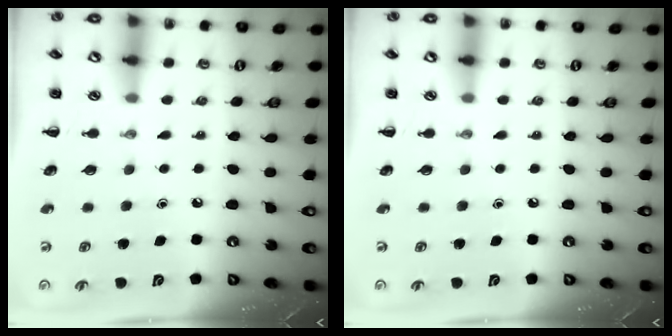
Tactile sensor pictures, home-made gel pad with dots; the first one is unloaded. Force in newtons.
{"total": 0.0}